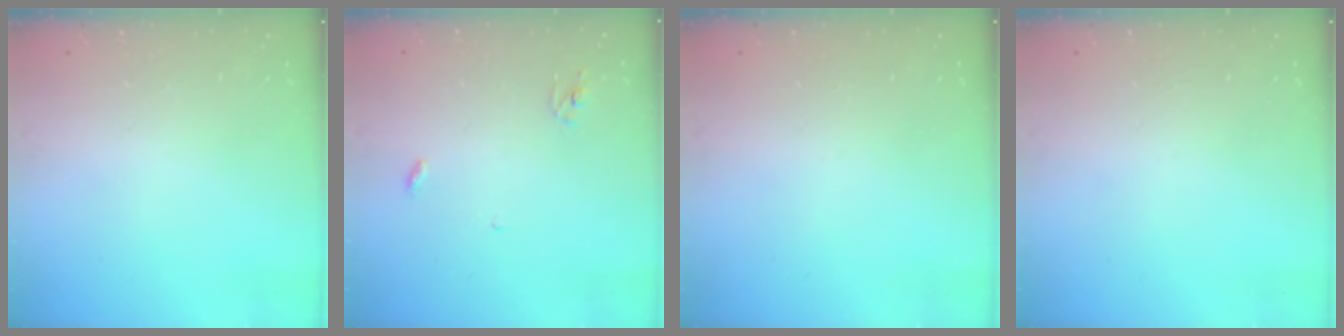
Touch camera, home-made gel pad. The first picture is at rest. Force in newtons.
{"total": 2.8, "press": 2.8, "slide": 0.2}
{"total": 0.0}
{"total": 0.0}